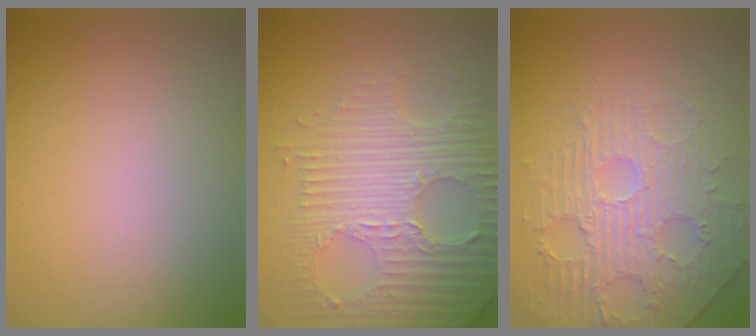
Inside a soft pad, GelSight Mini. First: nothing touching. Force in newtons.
{"total": 7.9, "press": 5.6, "slide": 5.6}
{"total": 4.7, "press": 4.0, "slide": 2.6}